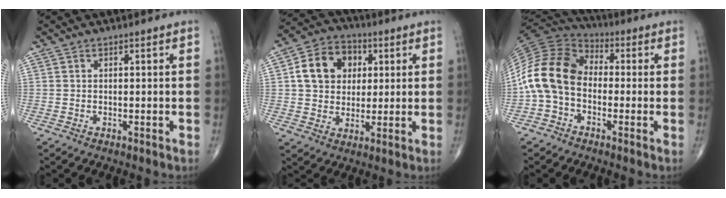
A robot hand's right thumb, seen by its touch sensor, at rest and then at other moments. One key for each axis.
{"total": 12.1, "fx": 2.7, "fy": 9.6, "fz": 6.7, "tx": -0.086, "ty": 0.005, "tz": 0.040}
{"total": 13.7, "fx": -2.1, "fy": 9.9, "fz": 9.3, "tx": -0.179, "ty": 0.045, "tz": -0.055}